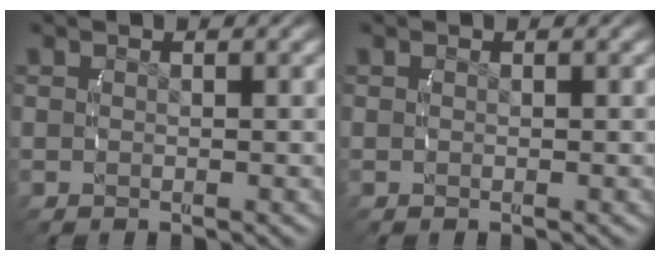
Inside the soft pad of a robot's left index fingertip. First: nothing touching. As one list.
[{"total": 0.0}]